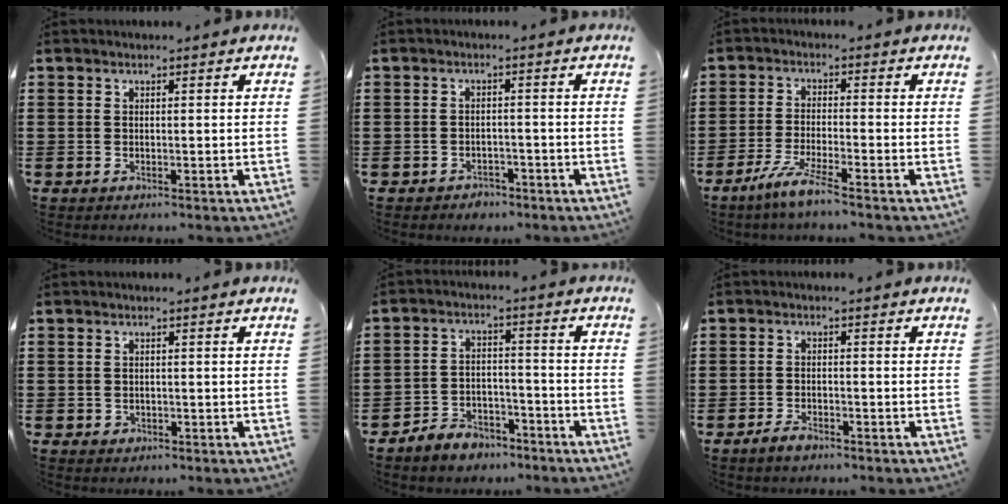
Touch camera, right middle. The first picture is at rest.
{"total": 2.1, "force": [-1.9, 0.8, -0.1], "torque": [-0.005, 0.001, -0.043]}
{"total": 5.4, "force": [-4.1, 0.0, 3.5], "torque": [-0.084, -0.017, -0.080]}
{"total": 0.9, "force": [-0.4, 0.8, 0.2], "torque": [-0.007, 0.002, -0.009]}
{"total": 4.7, "force": [-4.4, 1.5, 0.4], "torque": [-0.011, 0.011, -0.091]}
{"total": 2.2, "force": [-1.8, 0.9, 0.9], "torque": [-0.025, 0.000, -0.039]}